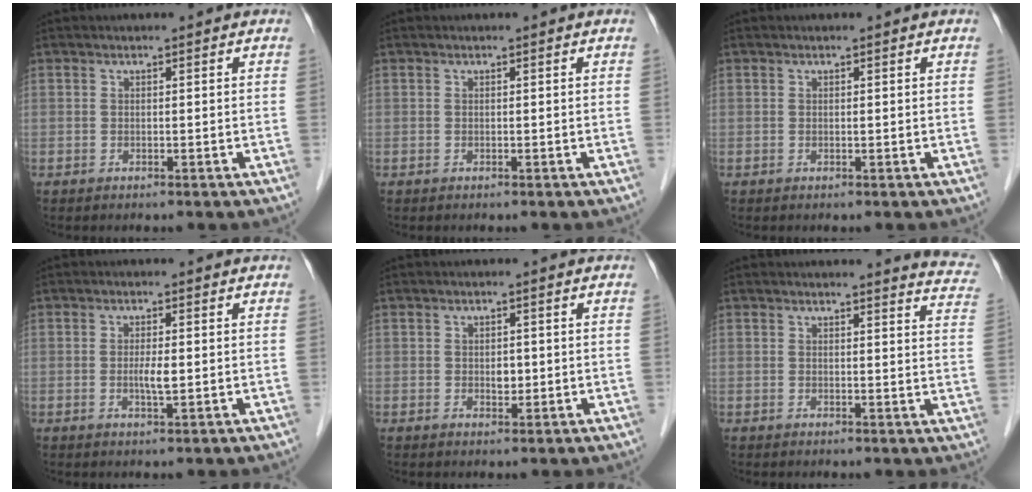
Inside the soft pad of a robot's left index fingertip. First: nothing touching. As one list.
[{"total": 0.0}, {"total": 0.0}, {"total": 2.4, "force": [-0.2, 0.3, 2.4], "torque": [-0.049, -0.003, -0.003]}, {"total": 1.7, "force": [-0.1, 1.1, 1.3], "torque": [-0.021, 0.000, 0.001]}, {"total": 8.0, "force": [7.9, 0.4, 1.3], "torque": [0.007, -0.059, 0.051]}]